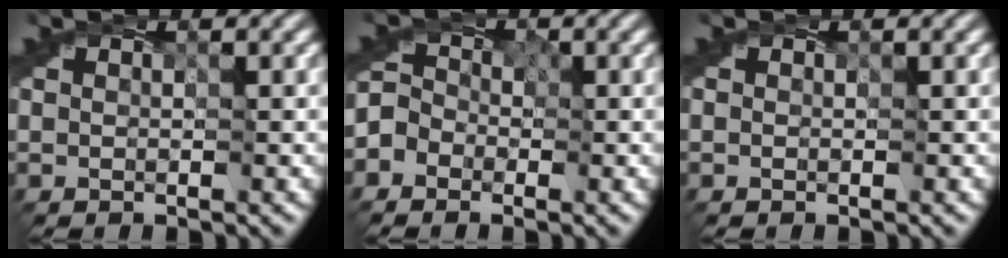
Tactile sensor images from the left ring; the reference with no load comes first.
{"total": 2.7, "force": [-1.8, 2.0, 0.4], "torque": [-0.004, 0.007, -0.039]}
{"total": 0.0}